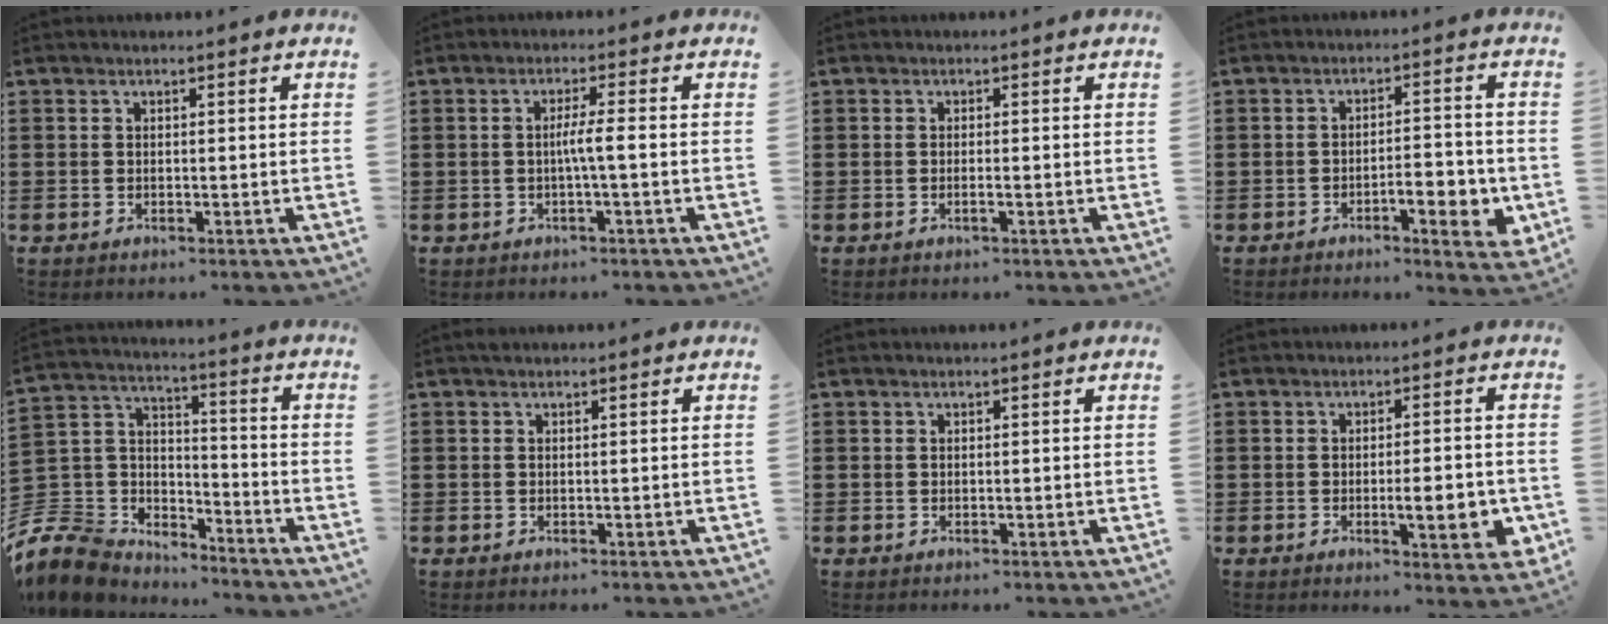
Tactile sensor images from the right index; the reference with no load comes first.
{"total": 3.1, "force": [-0.5, -0.2, 3.0], "torque": [-0.055, -0.006, -0.013]}
{"total": 0.9, "force": [-0.4, 0.0, 0.8], "torque": [-0.013, -0.004, -0.007]}
{"total": 5.7, "force": [-2.4, 1.6, 4.9], "torque": [-0.061, -0.003, -0.043]}
{"total": 8.6, "force": [-6.8, 5.1, 1.5], "torque": [-0.094, -0.009, -0.140]}
{"total": 0.0}
{"total": 0.0}
{"total": 5.9, "force": [-1.5, 1.2, 5.6], "torque": [-0.073, -0.008, -0.026]}